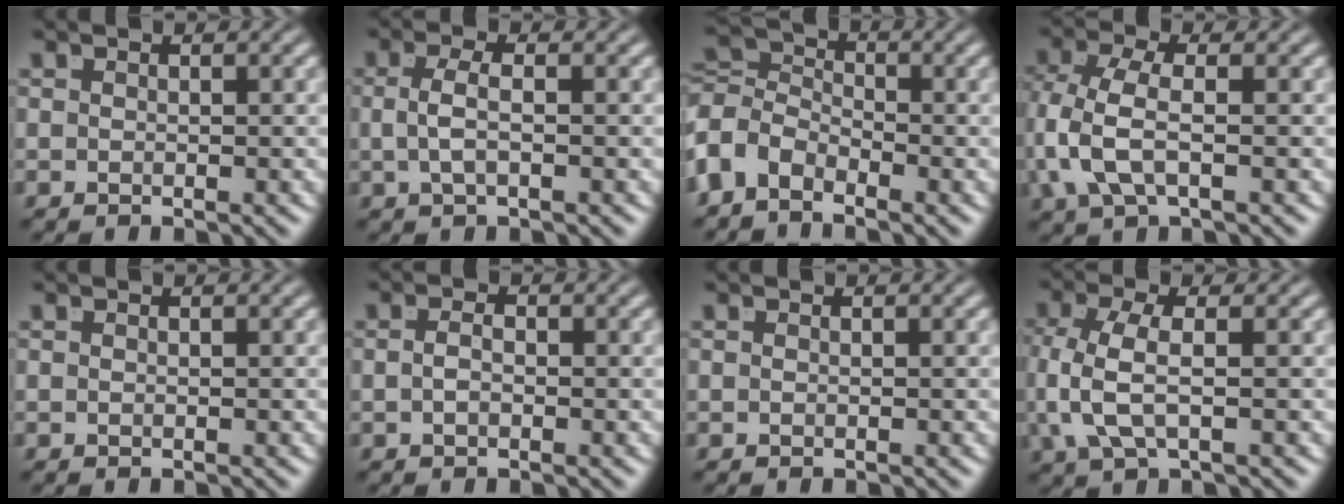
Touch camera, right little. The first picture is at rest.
{"total": 2.2, "force": [-0.2, 0.4, 2.1], "torque": [-0.046, -0.004, 0.001]}
{"total": 6.2, "force": [-1.5, 5.3, 2.8], "torque": [-0.072, -0.025, -0.025]}
{"total": 4.9, "force": [-0.5, 2.8, 3.9], "torque": [-0.114, -0.023, 0.004]}
{"total": 0.0}
{"total": 1.0, "force": [-0.6, -0.1, 0.8], "torque": [-0.012, -0.008, -0.007]}
{"total": 0.0}
{"total": 4.6, "force": [-0.2, 2.3, 3.9], "torque": [-0.110, -0.018, 0.011]}